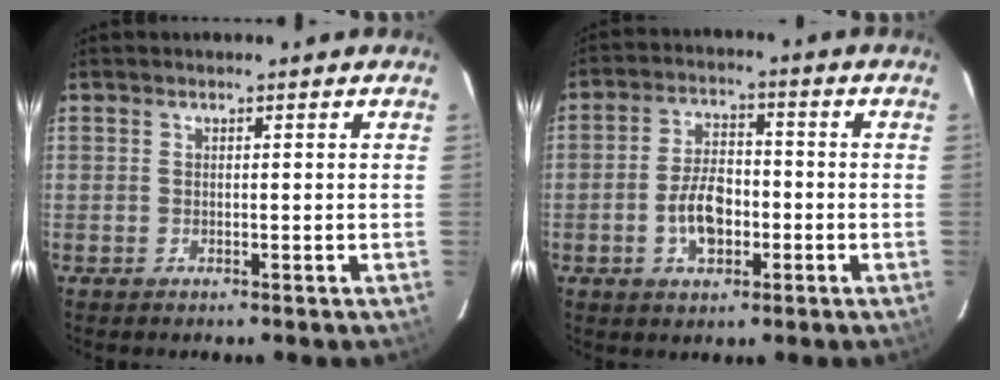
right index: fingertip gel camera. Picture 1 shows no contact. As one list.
[{"total": 7.5, "force": [-2.4, 4.3, 5.7], "torque": [-0.109, 0.014, -0.035]}]